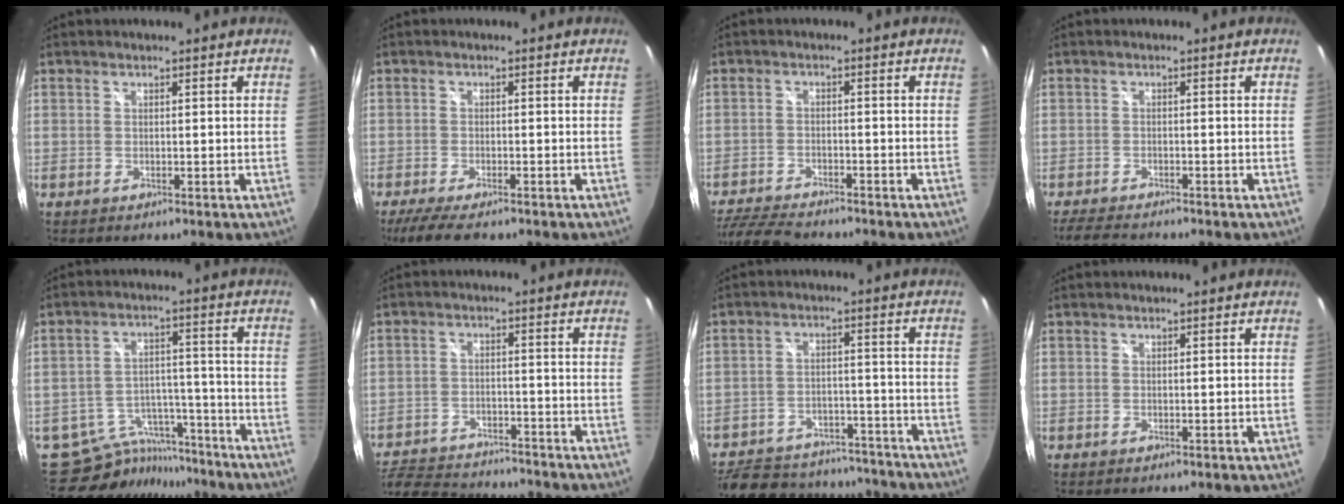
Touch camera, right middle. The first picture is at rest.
{"total": 7.3, "force": [-5.7, 1.5, 4.3], "torque": [-0.097, -0.032, -0.100]}
{"total": 10.1, "force": [-9.1, 2.2, 3.8], "torque": [-0.104, -0.018, -0.158]}
{"total": 5.2, "force": [-4.7, 0.7, 1.9], "torque": [-0.053, -0.017, -0.083]}
{"total": 12.9, "force": [-11.5, 5.5, 1.8], "torque": [-0.048, 0.028, -0.162]}
{"total": 15.9, "force": [-13.6, 5.9, 5.7], "torque": [-0.146, 0.007, -0.205]}
{"total": 24.8, "force": [-20.2, 10.6, 9.7], "torque": [-0.219, 0.012, -0.256]}
{"total": 0.0}